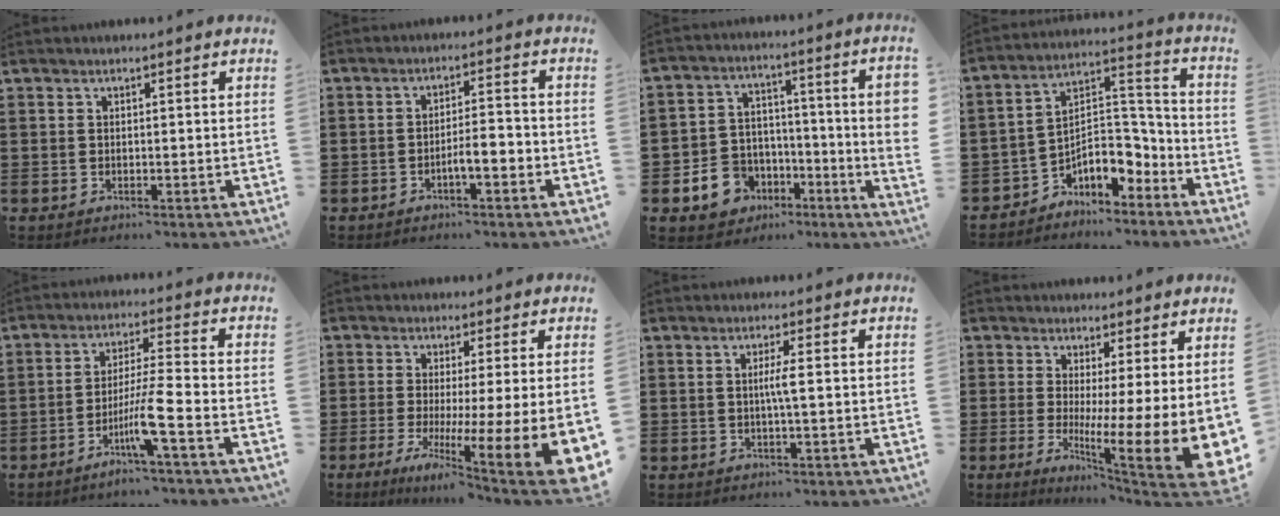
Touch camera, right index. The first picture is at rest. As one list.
[{"total": 3.8, "force": [-1.9, 0.6, 3.2], "torque": [-0.055, 0.002, -0.035]}, {"total": 8.4, "force": [-3.5, 5.8, 5.0], "torque": [-0.116, 0.018, -0.065]}, {"total": 7.0, "force": [-4.6, 3.8, 3.6], "torque": [-0.074, -0.006, -0.092]}, {"total": 7.3, "force": [-3.7, -0.6, 6.2], "torque": [-0.120, -0.011, -0.071]}, {"total": 6.6, "force": [-1.0, 0.5, 6.5], "torque": [-0.091, -0.049, -0.021]}, {"total": 2.4, "force": [0.0, -0.2, 2.4], "torque": [-0.045, -0.005, -0.004]}, {"total": 7.6, "force": [0.6, 2.0, 7.3], "torque": [-0.100, -0.056, 0.014]}]